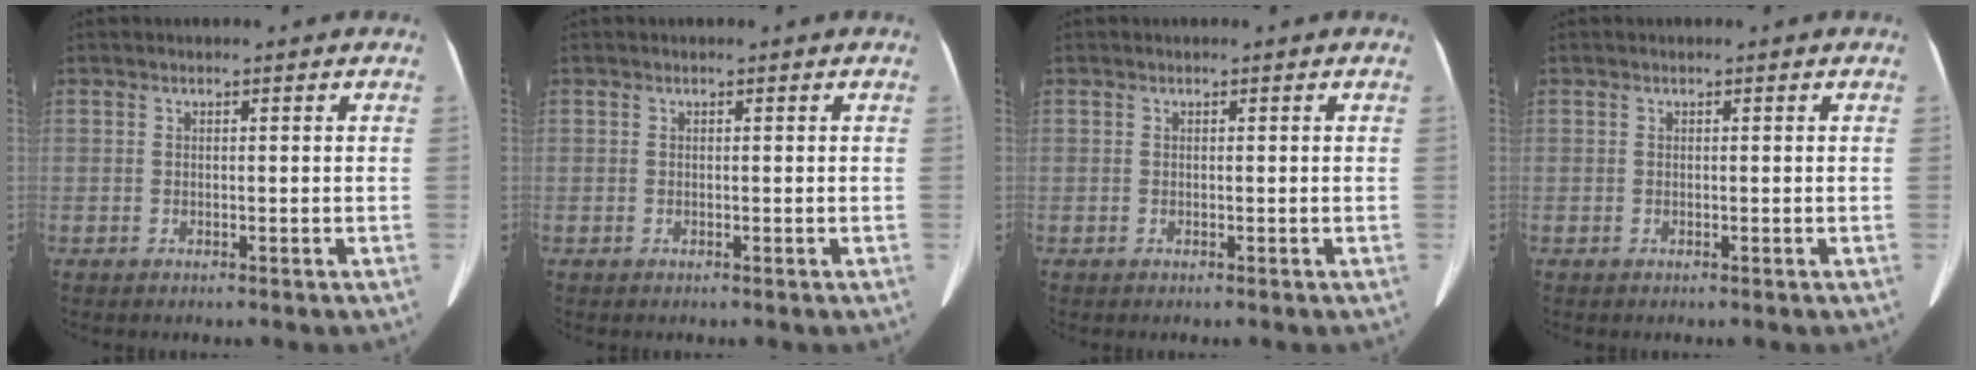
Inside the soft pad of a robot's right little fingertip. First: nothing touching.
{"total": 0.0}
{"total": 0.0}
{"total": 0.0}